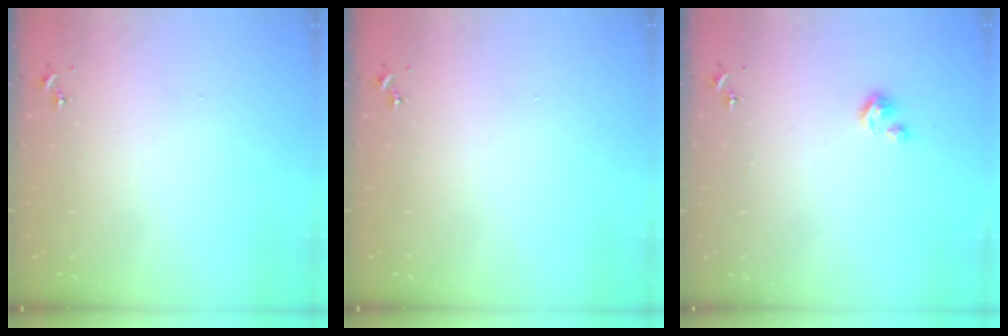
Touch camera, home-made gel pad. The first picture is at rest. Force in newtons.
{"total": 0.0}
{"total": 2.5, "press": 2.5, "slide": 0.3}